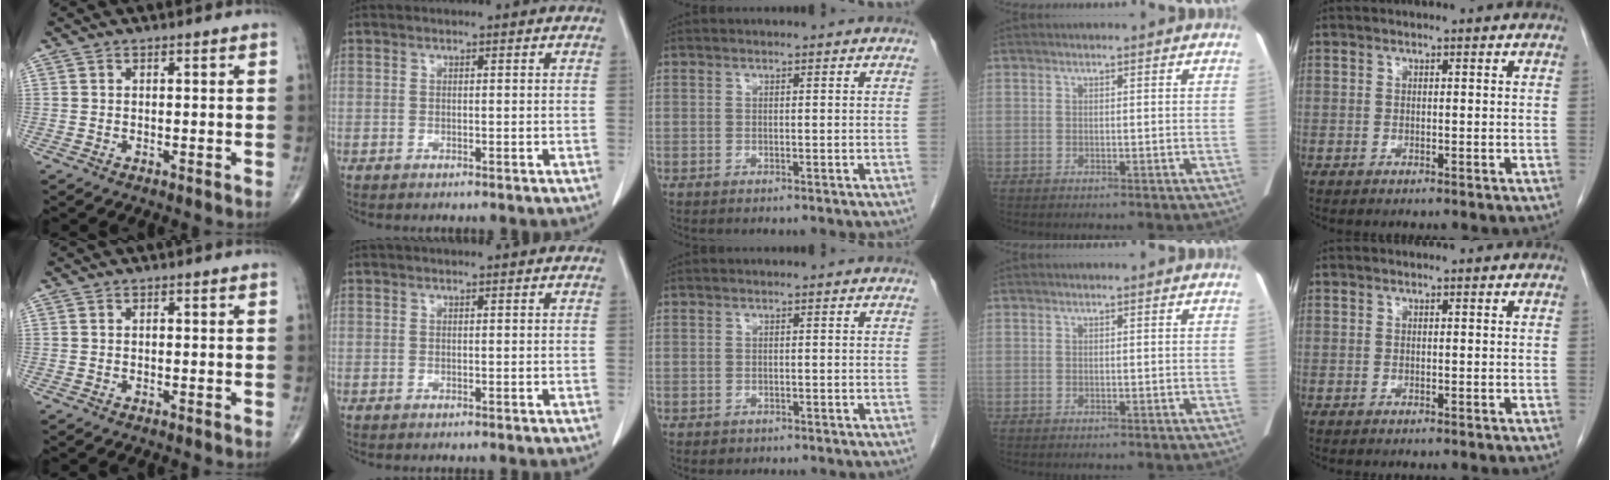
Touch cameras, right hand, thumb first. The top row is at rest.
{"middle": {"total": 0.9, "force": [-0.6, 0.6, 0.2], "torque": [-0.007, 0.001, -0.005]}}